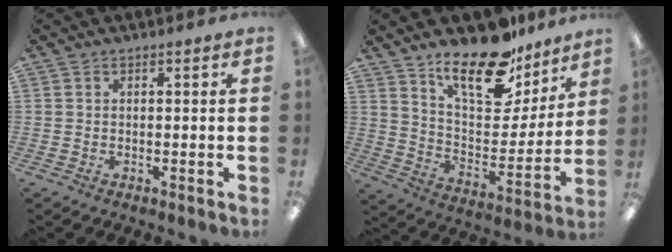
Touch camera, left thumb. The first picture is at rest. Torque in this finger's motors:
{"motor_torque": [0.36, 0.33, 1.40, -1.37, 0.24]}